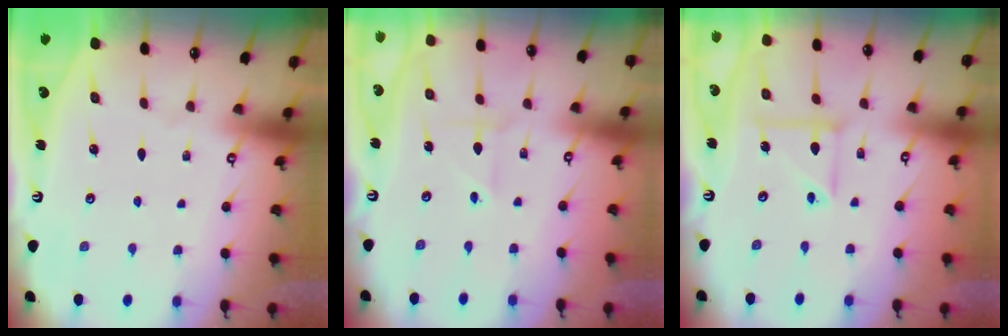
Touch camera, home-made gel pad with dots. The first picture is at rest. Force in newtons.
{"total": 2.0, "press": 1.9, "slide": 0.5}
{"total": 7.9, "press": 7.7, "slide": 1.3}